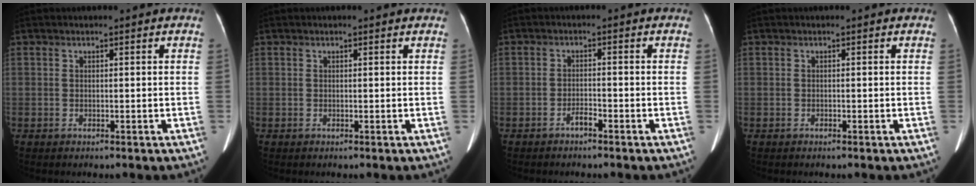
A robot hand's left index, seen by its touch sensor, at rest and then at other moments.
{"total": 0.0}
{"total": 1.6, "force": [-1.4, 0.2, 0.8], "torque": [-0.017, 0.001, -0.023]}
{"total": 0.0}